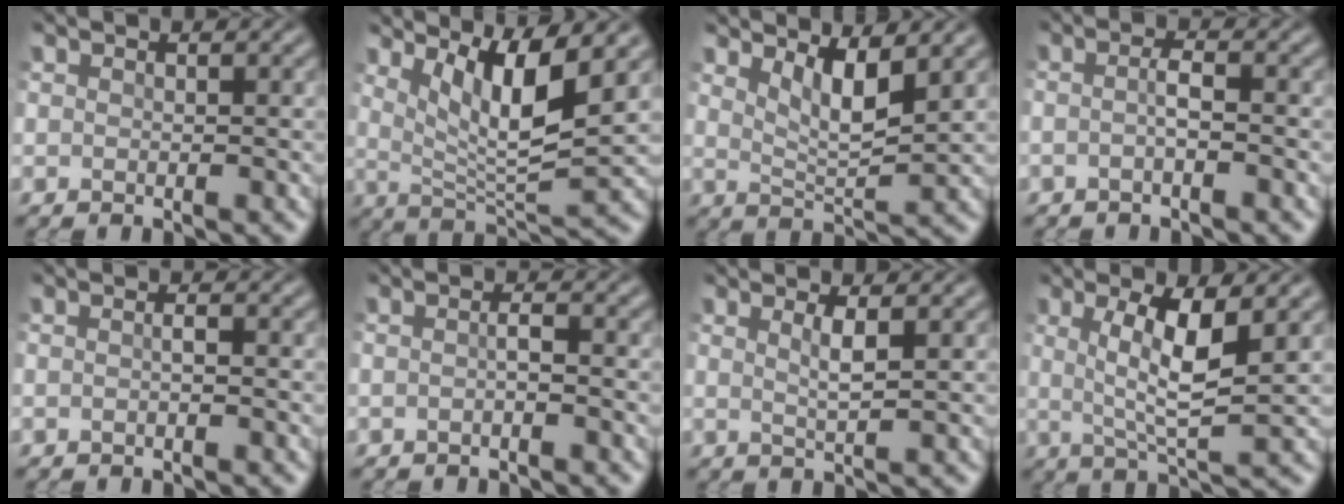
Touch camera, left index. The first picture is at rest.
{"total": 7.1, "force": [3.3, 1.6, 6.1], "torque": [-0.108, -0.011, 0.061]}
{"total": 3.9, "force": [2.1, 1.0, 3.0], "torque": [-0.058, -0.013, 0.038]}
{"total": 1.6, "force": [-0.7, 0.2, 1.4], "torque": [-0.029, 0.001, -0.019]}
{"total": 0.8, "force": [-0.5, 0.1, 0.6], "torque": [-0.015, 0.000, -0.012]}
{"total": 1.2, "force": [-0.7, 0.1, 0.9], "torque": [-0.020, 0.000, -0.016]}
{"total": 1.9, "force": [0.5, 0.4, 1.7], "torque": [-0.030, -0.003, 0.004]}
{"total": 5.6, "force": [1.0, 1.4, 5.3], "torque": [-0.102, -0.007, 0.020]}